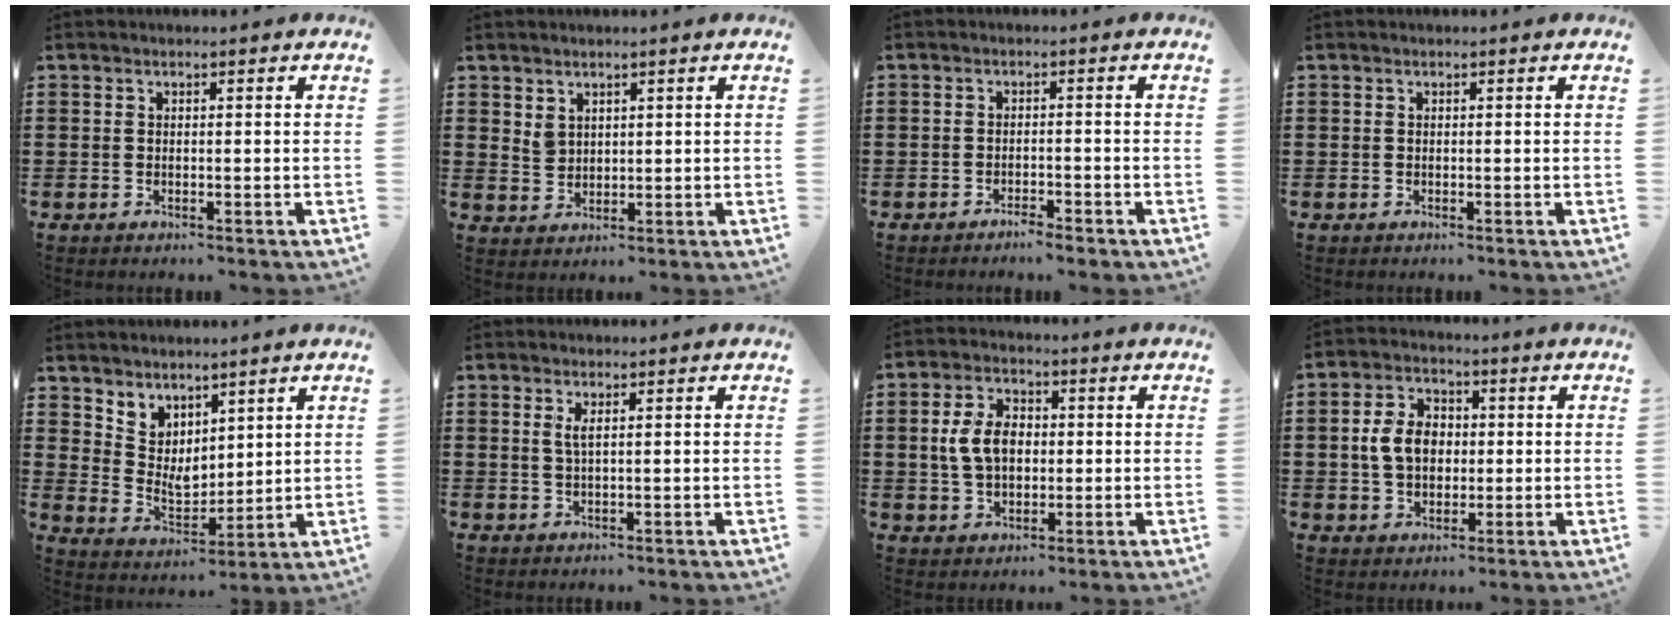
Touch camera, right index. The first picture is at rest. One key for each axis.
{"total": 2.5, "fx": 1.8, "fy": 1.6, "fz": 0.5, "tx": -0.015, "ty": 0.004, "tz": 0.036}
{"total": 1.8, "fx": -1.8, "fy": 0.0, "fz": 0.4, "tx": -0.011, "ty": 0.000, "tz": -0.035}
{"total": 0.0}
{"total": 4.9, "fx": 4.0, "fy": 2.8, "fz": -0.3, "tx": -0.022, "ty": -0.025, "tz": 0.076}
{"total": 1.7, "fx": 0.6, "fy": 0.3, "fz": 1.6, "tx": -0.033, "ty": 0.002, "tz": 0.010}
{"total": 6.7, "fx": 0.2, "fy": 4.4, "fz": 5.0, "tx": -0.127, "ty": 0.007, "tz": -0.004}
{"total": 6.8, "fx": 0.1, "fy": 5.0, "fz": 4.7, "tx": -0.113, "ty": 0.005, "tz": -0.008}